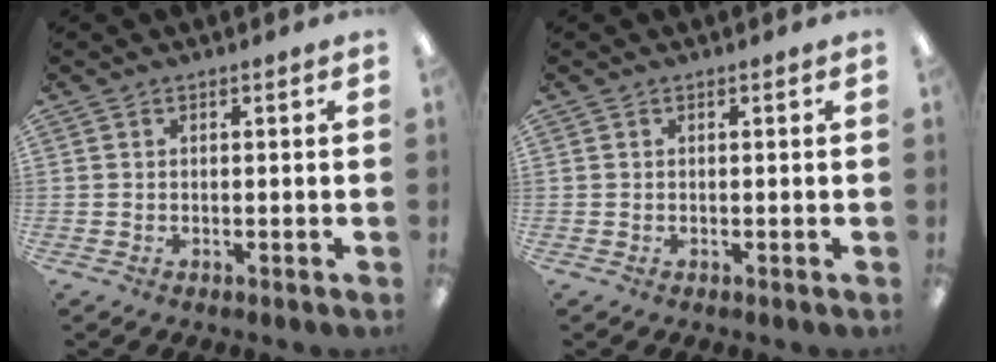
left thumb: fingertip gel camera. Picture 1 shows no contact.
{"total": 0.0}